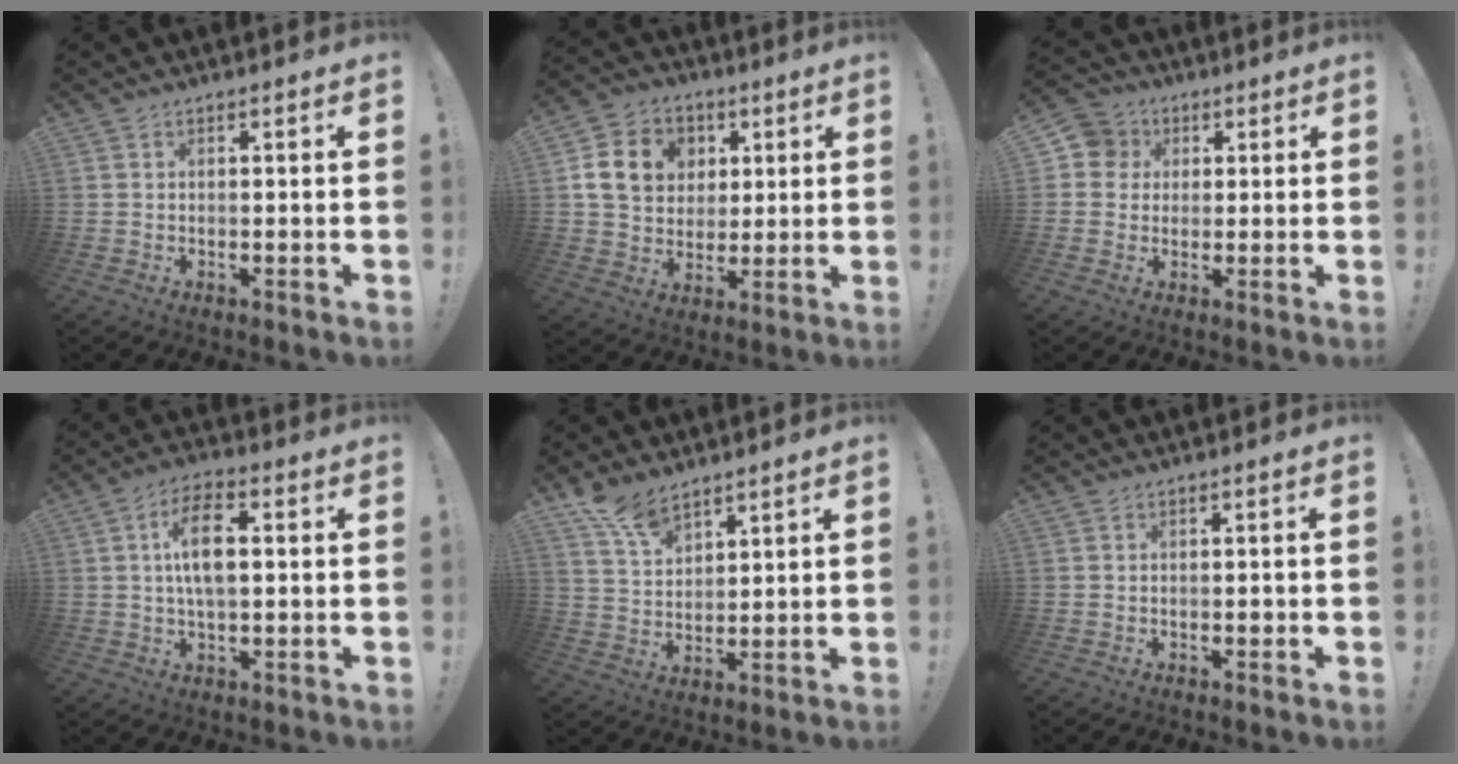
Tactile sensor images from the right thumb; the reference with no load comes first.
{"total": 14.3, "force": [3.8, 11.9, 7.0], "torque": [-0.099, -0.004, 0.083]}
{"total": 7.2, "force": [1.6, 6.8, 1.5], "torque": [-0.015, -0.001, 0.033]}
{"total": 11.1, "force": [2.0, 6.0, 9.1], "torque": [-0.160, 0.007, 0.033]}
{"total": 8.8, "force": [6.8, 4.2, 3.6], "torque": [-0.065, -0.042, 0.130]}
{"total": 0.7, "force": [-0.3, 0.4, 0.5], "torque": [-0.006, 0.002, -0.005]}